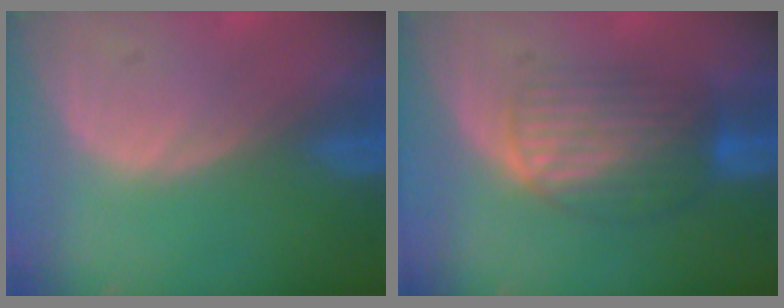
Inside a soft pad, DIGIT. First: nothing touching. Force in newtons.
{"total": 6.6, "press": 6.3, "slide": 1.9}